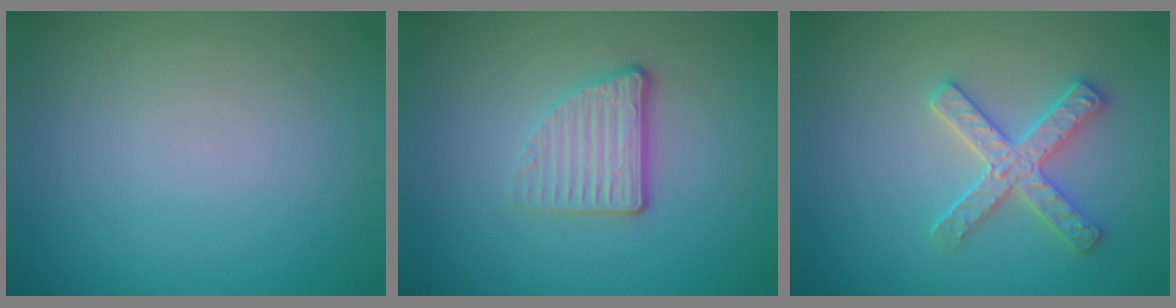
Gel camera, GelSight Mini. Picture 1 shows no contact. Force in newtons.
{"total": 3.4, "press": 2.4, "slide": 2.4}
{"total": 3.3, "press": 3.0, "slide": 1.3}